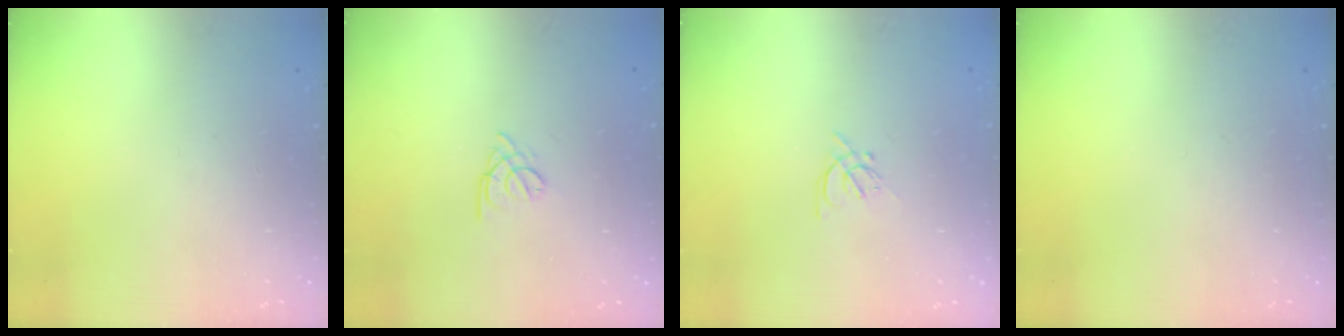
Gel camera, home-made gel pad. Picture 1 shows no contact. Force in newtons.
{"total": 1.8, "press": 1.7, "slide": 0.5}
{"total": 2.0, "press": 1.9, "slide": 0.5}
{"total": 0.0}